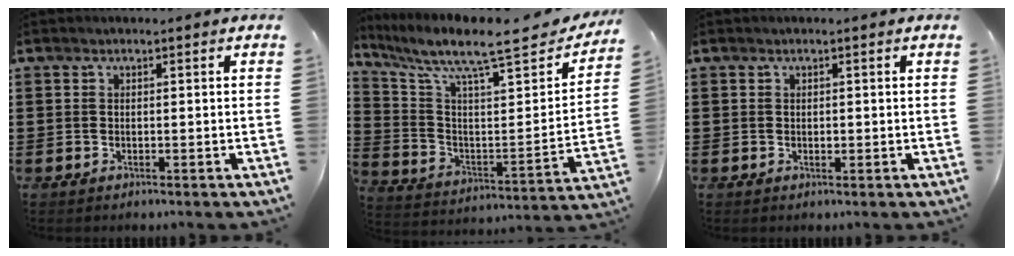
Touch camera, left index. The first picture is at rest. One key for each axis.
{"total": 9.7, "fx": 7.8, "fy": 1.2, "fz": 5.6, "tx": -0.129, "ty": -0.067, "tz": 0.119}
{"total": 0.6, "fx": 0.1, "fy": 0.3, "fz": 0.5, "tx": -0.010, "ty": 0.001, "tz": 0.003}